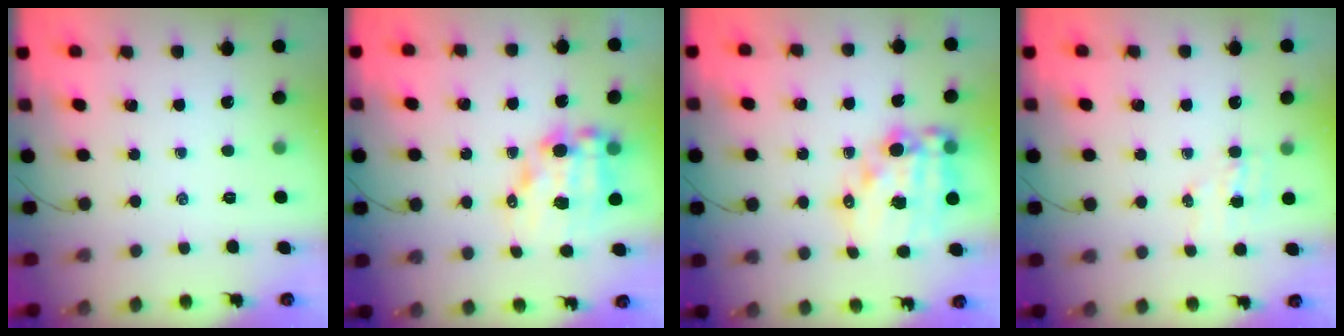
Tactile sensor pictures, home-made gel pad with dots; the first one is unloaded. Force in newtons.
{"total": 11.0, "press": 10.7, "slide": 2.7}
{"total": 15.7, "press": 15.3, "slide": 3.3}
{"total": 4.7, "press": 4.6, "slide": 1.0}